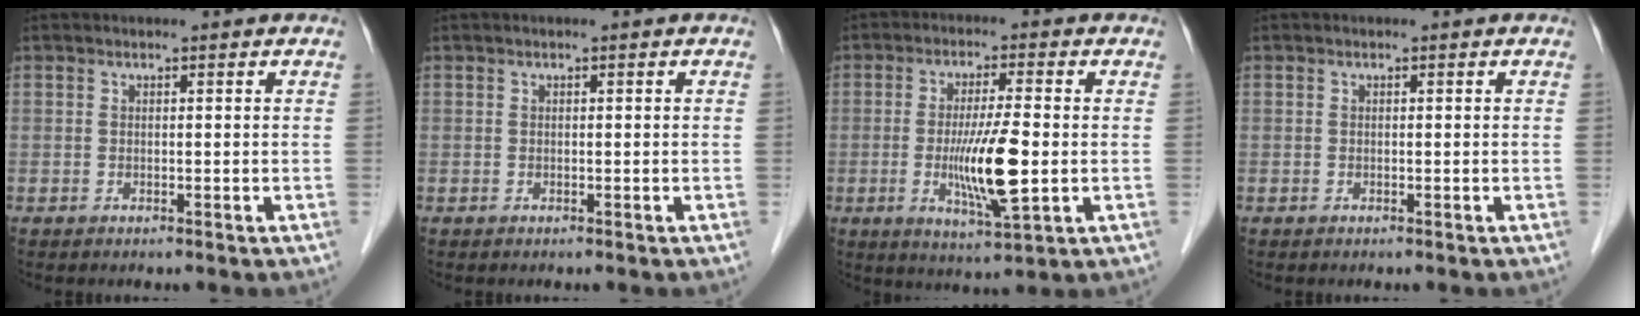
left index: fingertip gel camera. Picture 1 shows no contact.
{"total": 0.0}
{"total": 9.3, "force": [-1.3, 0.7, 9.2], "torque": [-0.172, -0.021, -0.025]}
{"total": 0.0}